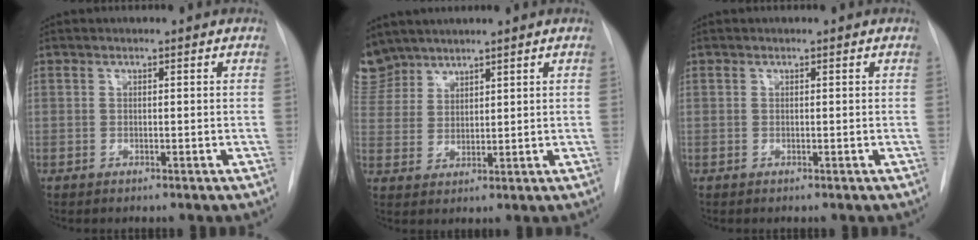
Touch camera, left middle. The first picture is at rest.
{"total": 7.7, "force": [6.8, 3.5, 0.5], "torque": [-0.017, 0.007, 0.148]}
{"total": 0.0}